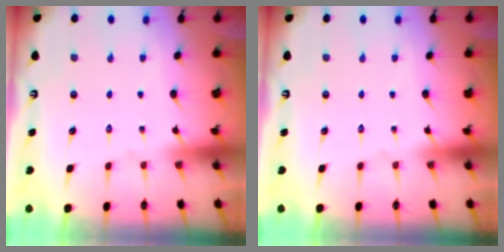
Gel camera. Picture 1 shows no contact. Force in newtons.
{"total": 0.0}